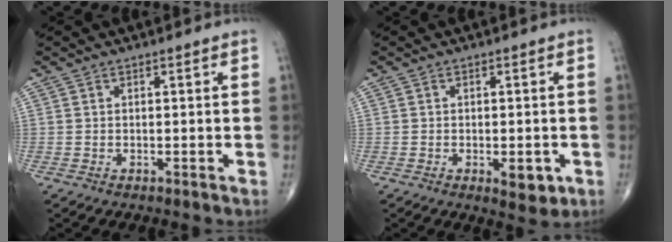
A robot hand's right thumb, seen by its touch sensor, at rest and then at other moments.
{"total": 4.5, "force": [-1.5, 2.1, 3.7], "torque": [-0.037, -0.005, -0.013]}